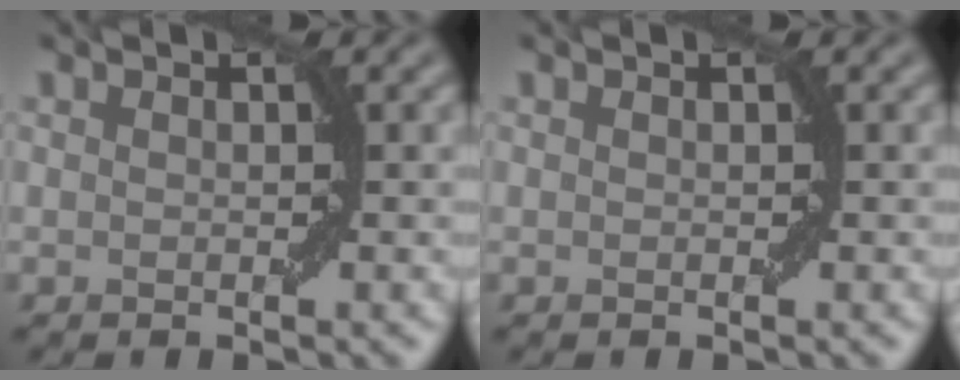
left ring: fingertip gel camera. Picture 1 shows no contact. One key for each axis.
{"total": 0.0}